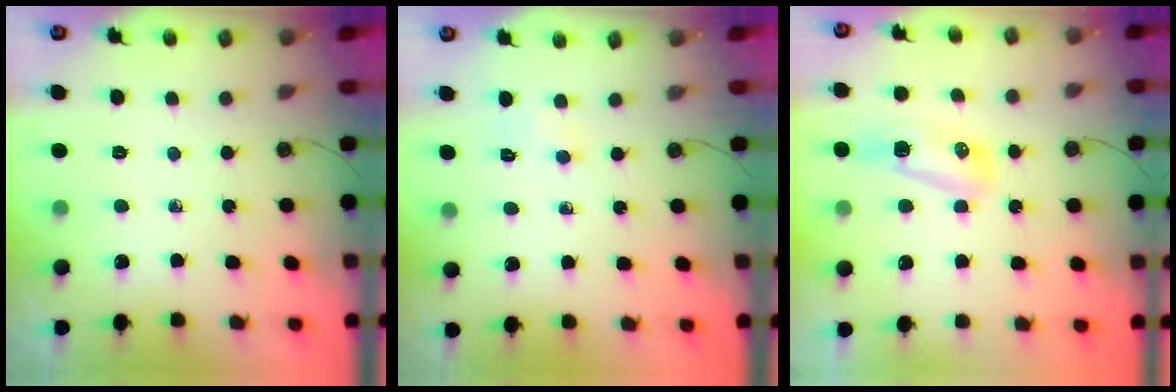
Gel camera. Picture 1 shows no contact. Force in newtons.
{"total": 4.6, "press": 2.1, "slide": 4.1}
{"total": 13.2, "press": 10.3, "slide": 8.3}